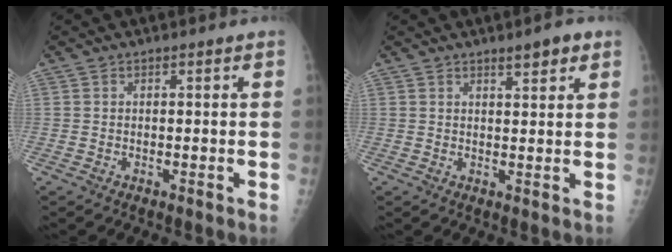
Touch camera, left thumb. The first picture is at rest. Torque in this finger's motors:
{"motor_torque": [0.00, 0.00, 0.07, -0.03, -0.01]}